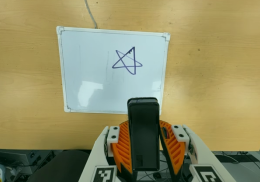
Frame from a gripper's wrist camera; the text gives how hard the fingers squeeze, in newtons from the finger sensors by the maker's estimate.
{"total": 6.6, "left": 5.4, "right": 7.8}